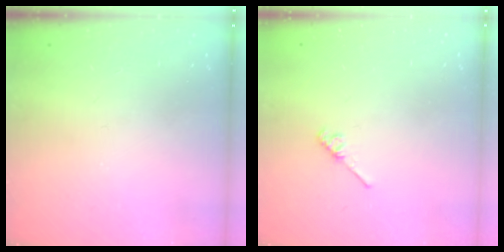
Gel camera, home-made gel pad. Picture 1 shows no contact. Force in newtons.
{"total": 2.7, "press": 2.7, "slide": 0.4}